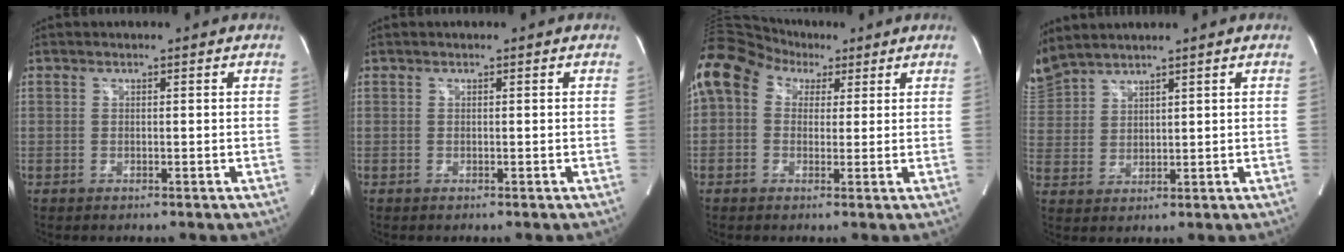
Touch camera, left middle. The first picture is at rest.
{"total": 0.0}
{"total": 11.2, "force": [4.7, 8.4, 5.6], "torque": [-0.120, 0.066, 0.078]}
{"total": 6.2, "force": [6.1, 0.7, 1.3], "torque": [-0.045, 0.021, 0.130]}